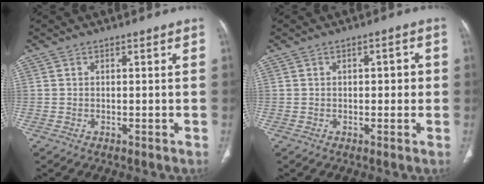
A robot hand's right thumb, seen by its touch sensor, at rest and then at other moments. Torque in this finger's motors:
{"motor_torque": [0.07, -0.25, -0.12, -0.15, 0.09]}